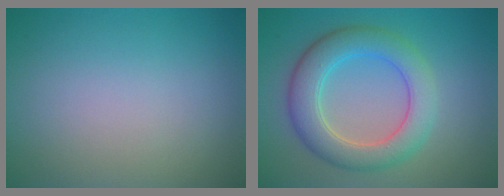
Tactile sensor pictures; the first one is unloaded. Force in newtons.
{"total": 5.8, "press": 5.8, "slide": 0.3}